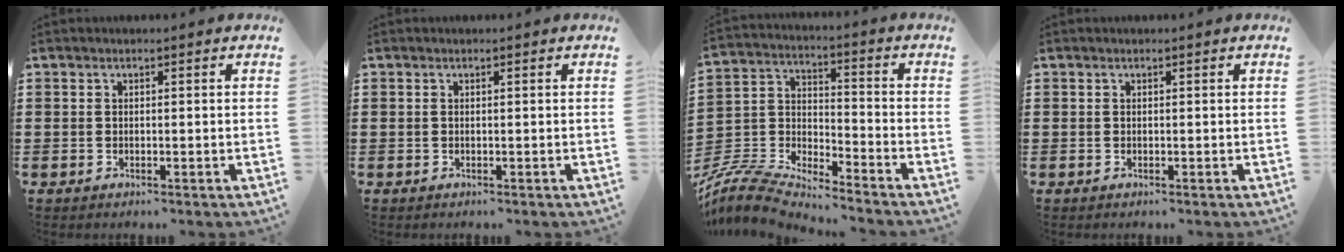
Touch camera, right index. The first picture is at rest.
{"total": 0.0}
{"total": 7.2, "force": [-7.0, 0.7, 1.4], "torque": [-0.058, -0.012, -0.150]}
{"total": 0.0}